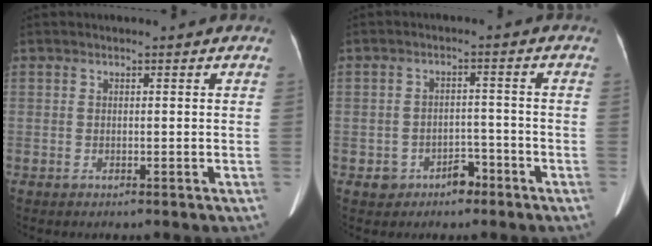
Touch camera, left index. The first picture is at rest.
{"total": 4.0, "force": [-2.6, 2.9, 0.8], "torque": [-0.003, 0.008, -0.031]}